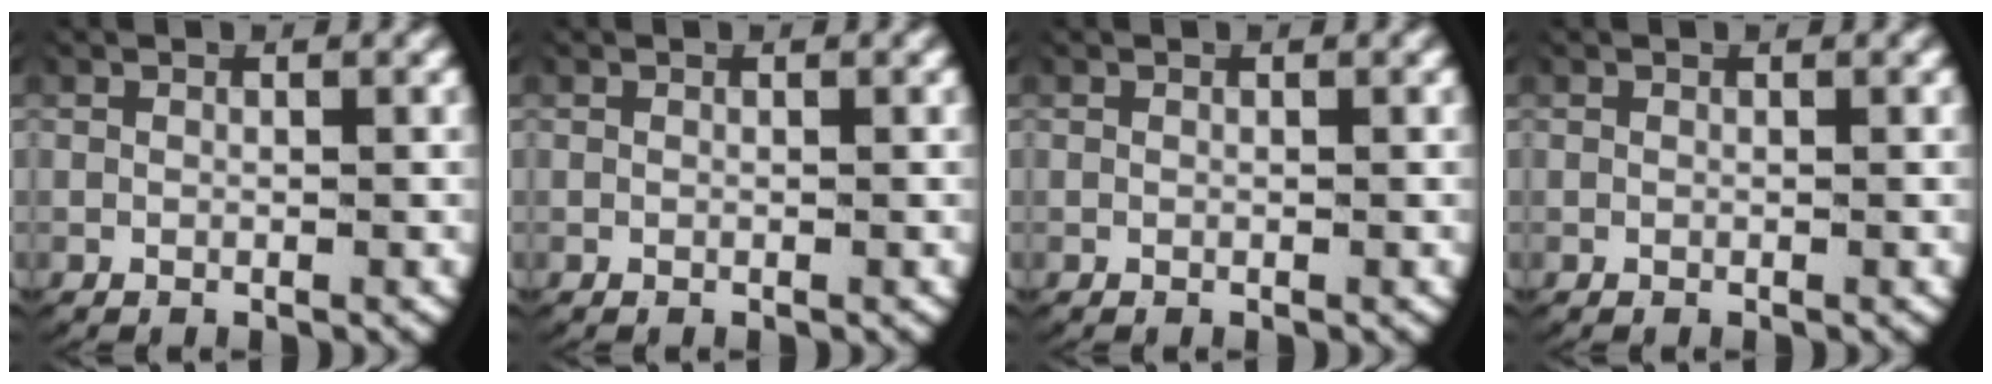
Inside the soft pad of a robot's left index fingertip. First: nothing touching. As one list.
[{"total": 0.0}, {"total": 0.0}, {"total": 0.0}]